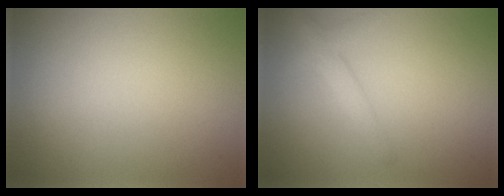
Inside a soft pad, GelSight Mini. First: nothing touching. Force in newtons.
{"total": 2.0, "press": 2.0, "slide": 0.1}